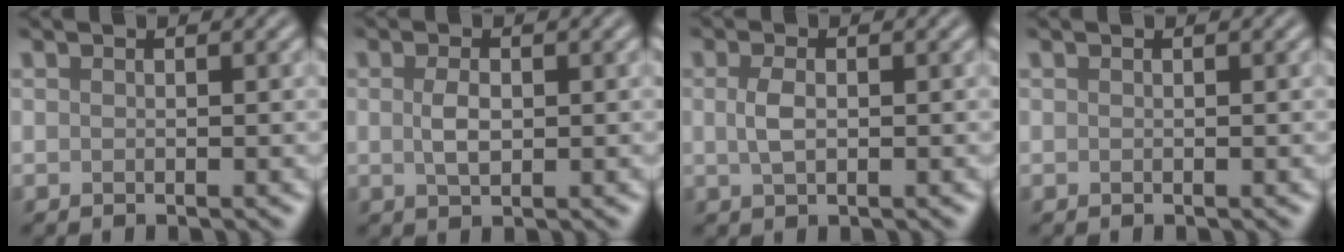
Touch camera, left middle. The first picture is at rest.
{"total": 2.1, "force": [0.1, 1.1, 1.7], "torque": [-0.044, 0.000, 0.003]}
{"total": 1.9, "force": [0.1, 1.0, 1.6], "torque": [-0.044, 0.001, 0.002]}
{"total": 0.0}